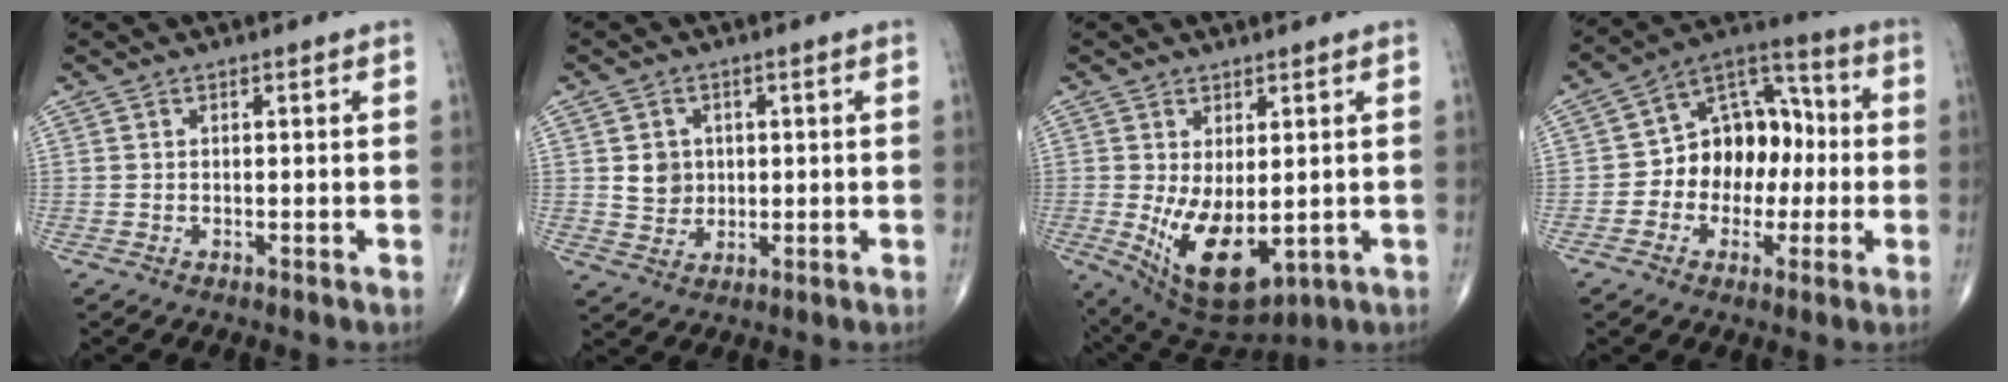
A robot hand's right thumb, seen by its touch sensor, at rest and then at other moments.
{"total": 4.8, "force": [0.8, 4.3, 2.0], "torque": [-0.013, -0.003, 0.018]}
{"total": 12.2, "force": [-1.7, 6.4, 10.3], "torque": [-0.166, -0.019, 0.001]}
{"total": 14.4, "force": [-1.2, 10.5, 9.9], "torque": [-0.107, 0.046, -0.029]}